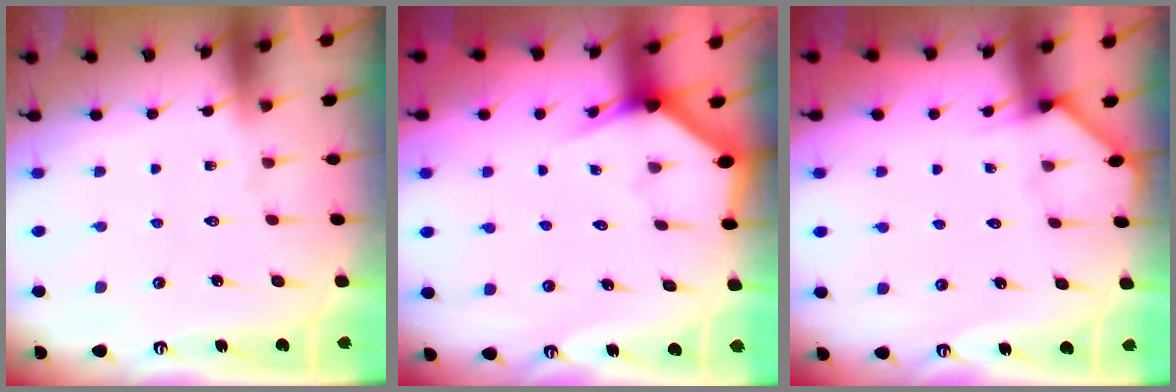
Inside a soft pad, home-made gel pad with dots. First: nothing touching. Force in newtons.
{"total": 3.0, "press": 3.0, "slide": 0.1}
{"total": 2.5, "press": 2.5, "slide": 0.1}